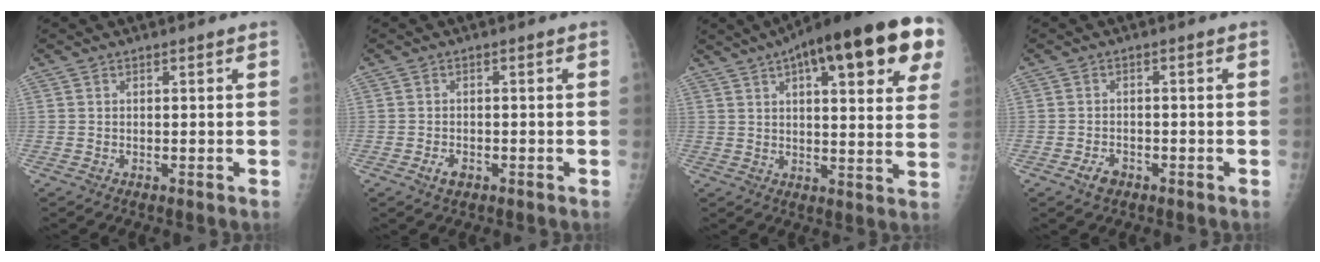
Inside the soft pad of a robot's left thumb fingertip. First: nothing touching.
{"total": 2.2, "force": [-1.1, 1.3, 1.4], "torque": [-0.026, 0.008, -0.016]}
{"total": 26.2, "force": [12.4, 7.7, 21.7], "torque": [-0.279, 0.010, 0.168]}
{"total": 2.6, "force": [-1.6, 1.5, 1.4], "torque": [-0.024, 0.013, -0.023]}